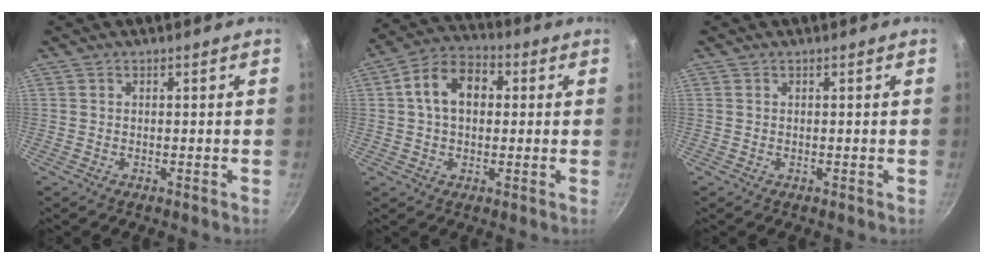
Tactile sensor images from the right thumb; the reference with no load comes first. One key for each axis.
{"total": 10.5, "fx": 1.6, "fy": 7.3, "fz": 7.3, "tx": -0.097, "ty": 0.025, "tz": 0.010}
{"total": 0.0}